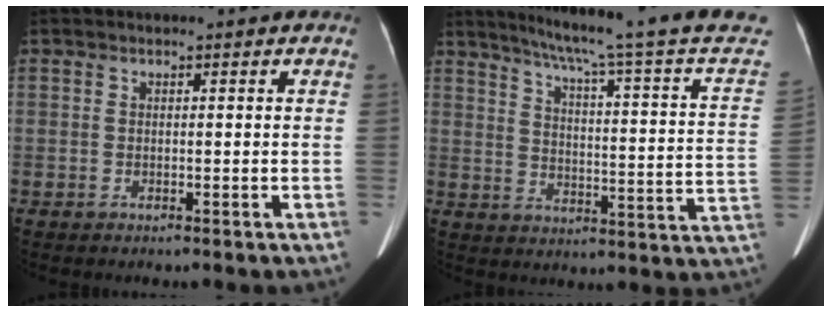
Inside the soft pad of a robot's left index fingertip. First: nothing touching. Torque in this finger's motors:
{"motor_torque": [0.20, -1.25, 0.01, 0.08]}